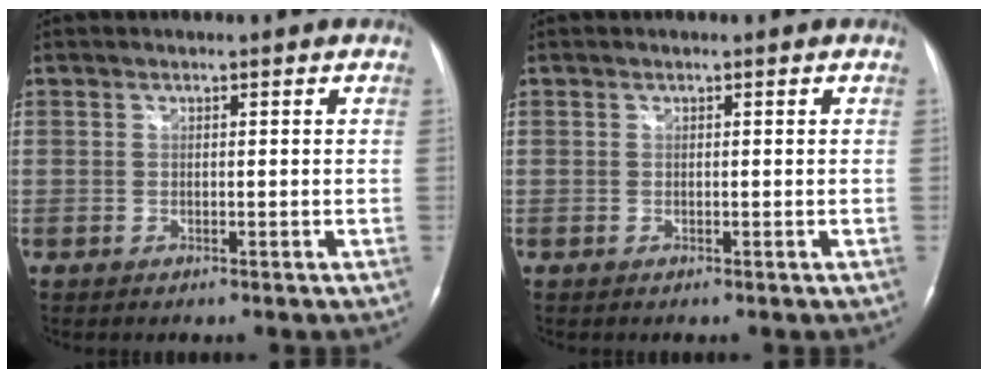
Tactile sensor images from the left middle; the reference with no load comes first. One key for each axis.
{"total": 0.0}